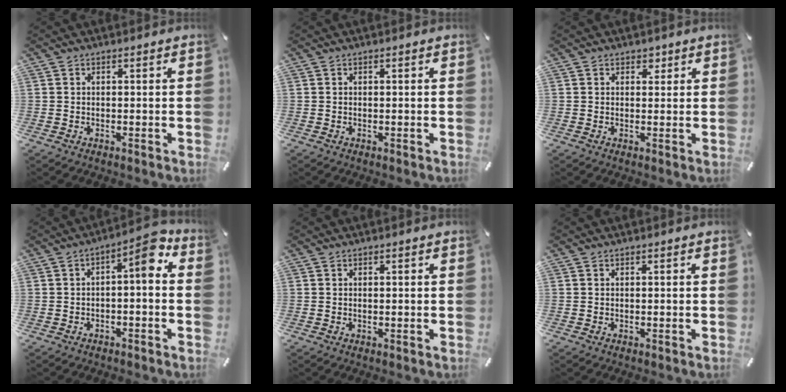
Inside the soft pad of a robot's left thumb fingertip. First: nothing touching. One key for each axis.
{"total": 0.0}
{"total": 1.8, "fx": 1.0, "fy": 1.5, "fz": 0.5, "tx": 0.005, "ty": -0.002, "tz": 0.012}
{"total": 6.6, "fx": 0.7, "fy": 2.4, "fz": 6.2, "tx": -0.088, "ty": -0.004, "tz": 0.001}
{"total": 0.0}
{"total": 0.0}